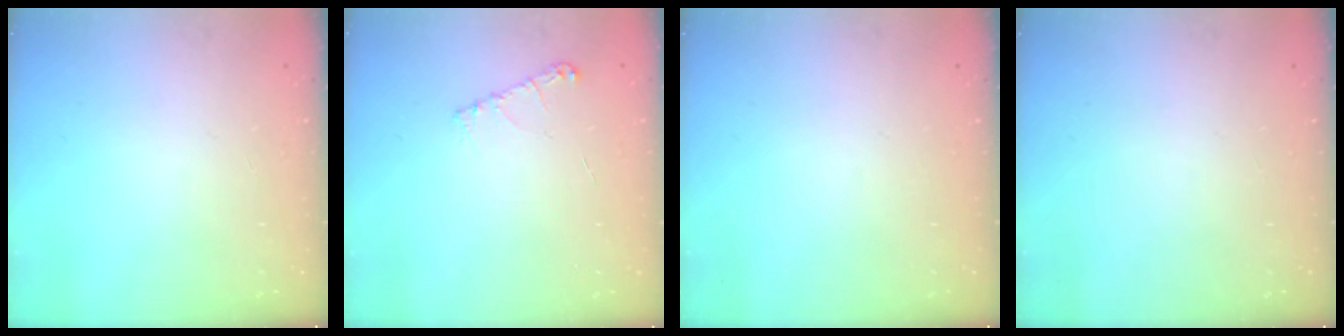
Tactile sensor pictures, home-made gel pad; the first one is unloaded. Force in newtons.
{"total": 5.9, "press": 5.9, "slide": 0.7}
{"total": 0.0}
{"total": 0.0}